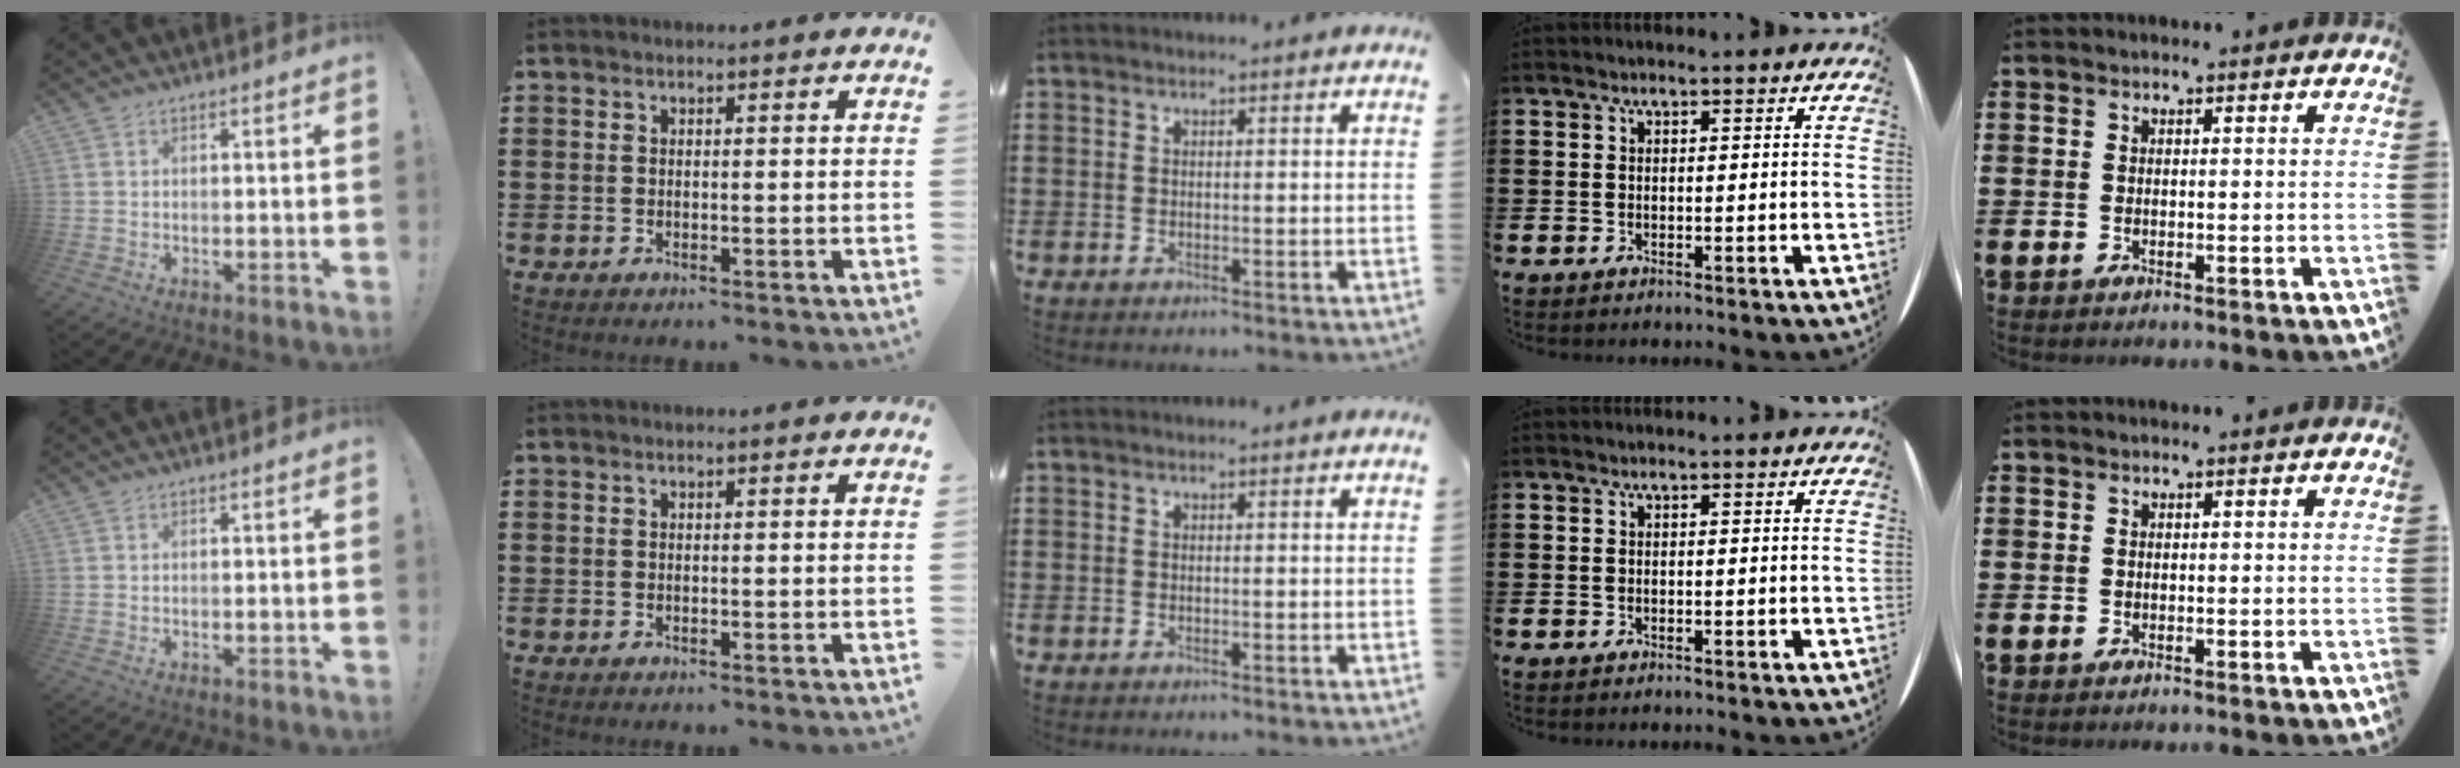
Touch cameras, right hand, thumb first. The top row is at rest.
{}